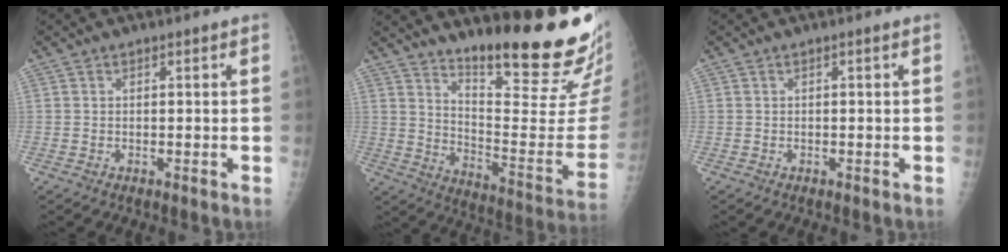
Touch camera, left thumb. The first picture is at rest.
{"total": 22.0, "force": [17.9, 2.7, 12.5], "torque": [-0.159, -0.158, 0.262]}
{"total": 0.0}